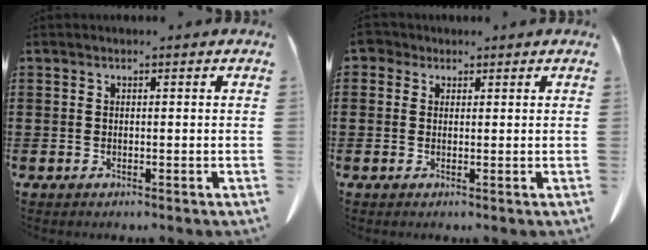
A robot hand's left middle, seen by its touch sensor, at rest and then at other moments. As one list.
[{"total": 1.9, "force": [1.1, 1.4, 0.7], "torque": [-0.020, 0.010, 0.019]}]